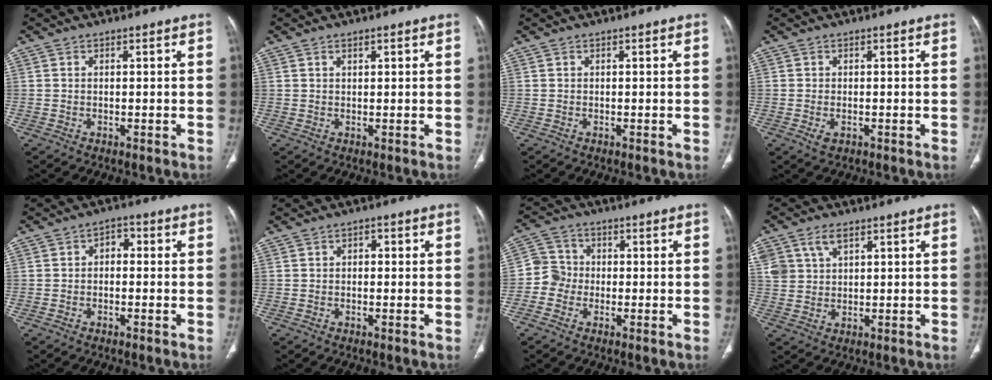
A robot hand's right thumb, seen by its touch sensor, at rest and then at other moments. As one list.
[{"total": 0.9, "force": [0.6, 0.4, 0.6], "torque": [-0.009, -0.001, 0.010]}, {"total": 0.0}, {"total": 1.7, "force": [-0.6, 1.0, 1.3], "torque": [-0.027, 0.000, -0.008]}, {"total": 2.6, "force": [-0.2, 1.9, 1.8], "torque": [-0.011, 0.014, -0.014]}, {"total": 1.3, "force": [0.1, 0.9, 0.9], "torque": [0.000, 0.005, -0.004]}, {"total": 5.3, "force": [-1.1, 5.0, 1.3], "torque": [0.001, 0.014, -0.034]}, {"total": 6.3, "force": [3.2, 4.0, 3.6], "torque": [-0.067, -0.003, 0.072]}]